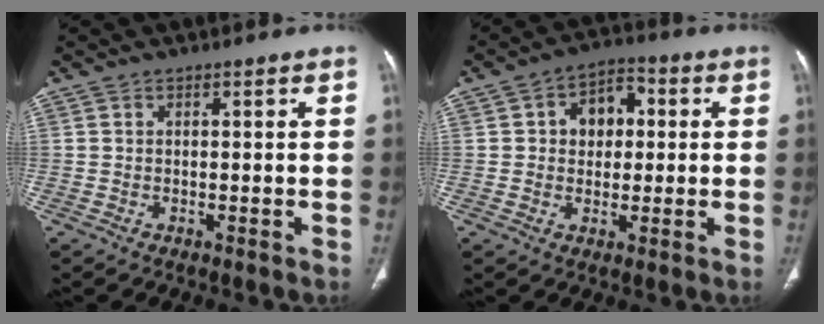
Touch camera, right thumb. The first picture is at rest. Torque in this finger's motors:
{"motor_torque": [-0.63, 0.52, -0.16, 0.26, 0.17]}